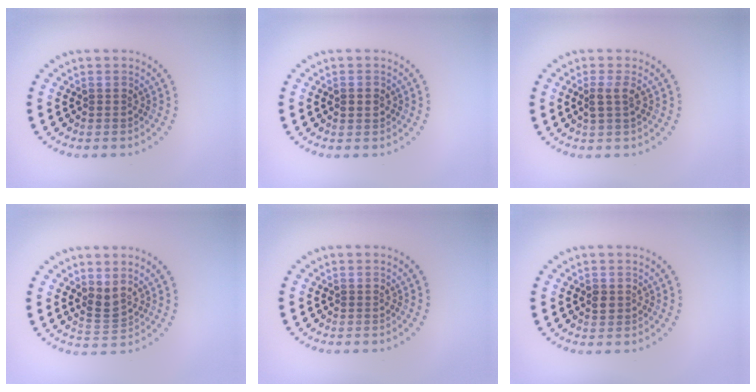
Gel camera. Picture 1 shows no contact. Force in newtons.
{"total": 1.5, "press": 1.5, "slide": 0.1}
{"total": 1.5, "press": 1.2, "slide": 0.9}
{"total": 1.8, "press": 1.4, "slide": 1.2}
{"total": 0.0}
{"total": 1.1, "press": 1.0, "slide": 0.2}